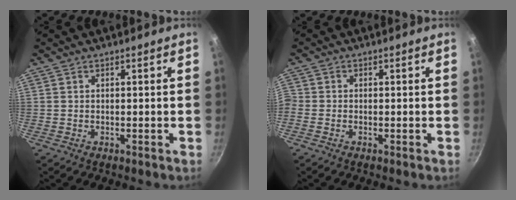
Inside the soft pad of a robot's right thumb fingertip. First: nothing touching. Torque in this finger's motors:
{"motor_torque": [0.01, 0.06, 0.80, 0.11, 0.19]}